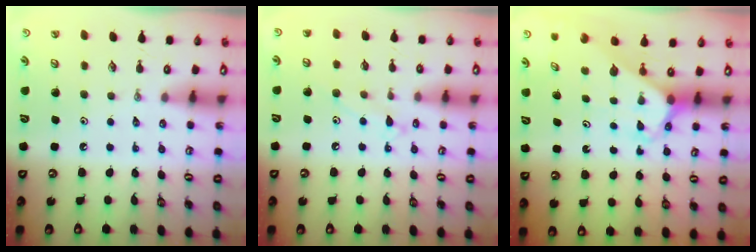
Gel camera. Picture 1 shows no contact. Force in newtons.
{"total": 7.7, "press": 7.7, "slide": 0.5}
{"total": 2.6, "press": 2.6, "slide": 0.2}